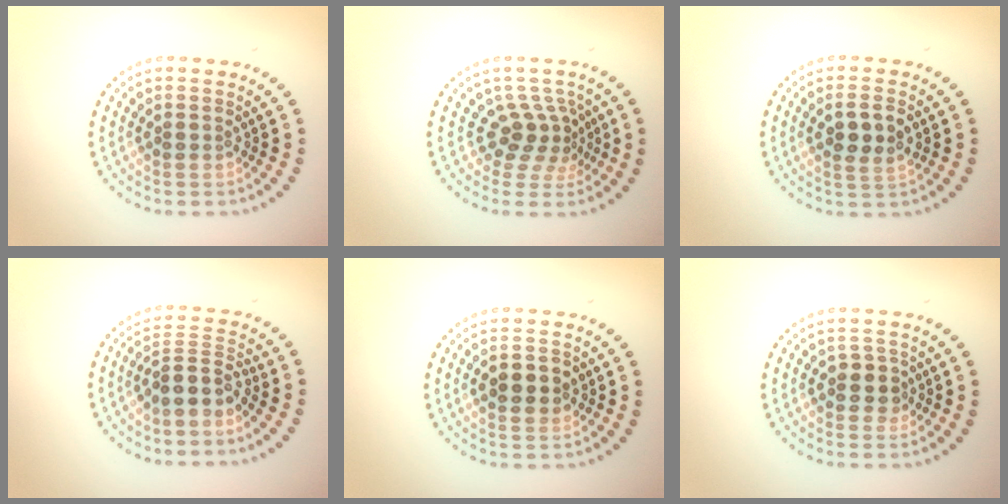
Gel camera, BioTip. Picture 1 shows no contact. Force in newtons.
{"total": 2.9, "press": 2.0, "slide": 2.2}
{"total": 2.8, "press": 2.8, "slide": 0.4}
{"total": 2.9, "press": 2.2, "slide": 1.9}
{"total": 3.3, "press": 3.3, "slide": 0.2}
{"total": 2.0, "press": 1.8, "slide": 0.9}